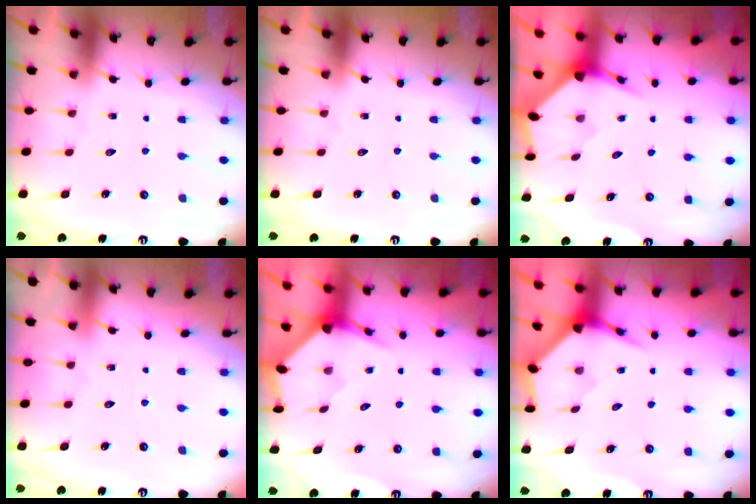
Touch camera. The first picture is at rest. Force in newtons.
{"total": 0.0}
{"total": 3.1, "press": 3.1, "slide": 0.1}
{"total": 2.6, "press": 2.6, "slide": 0.3}
{"total": 3.2, "press": 3.2, "slide": 0.3}
{"total": 3.9, "press": 3.9, "slide": 0.5}